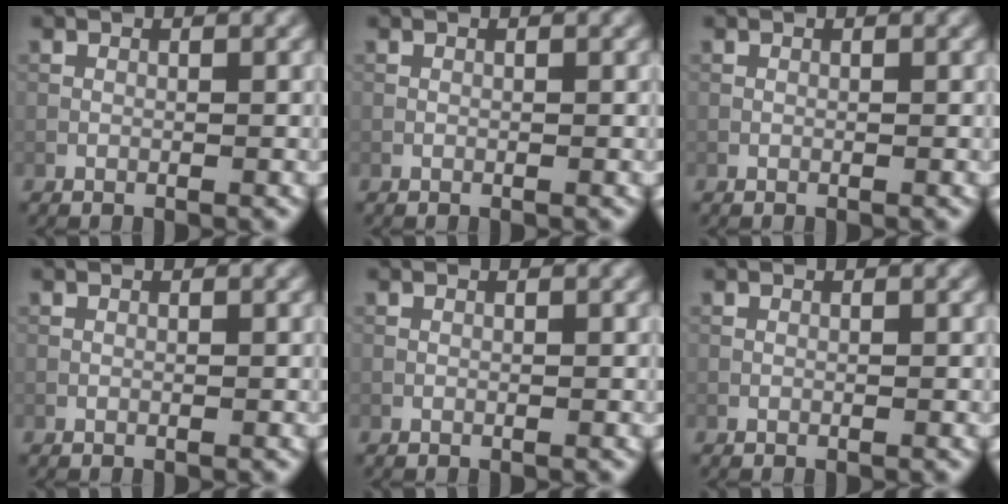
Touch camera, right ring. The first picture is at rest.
{"total": 0.0}
{"total": 0.0}
{"total": 0.0}
{"total": 0.0}
{"total": 0.0}